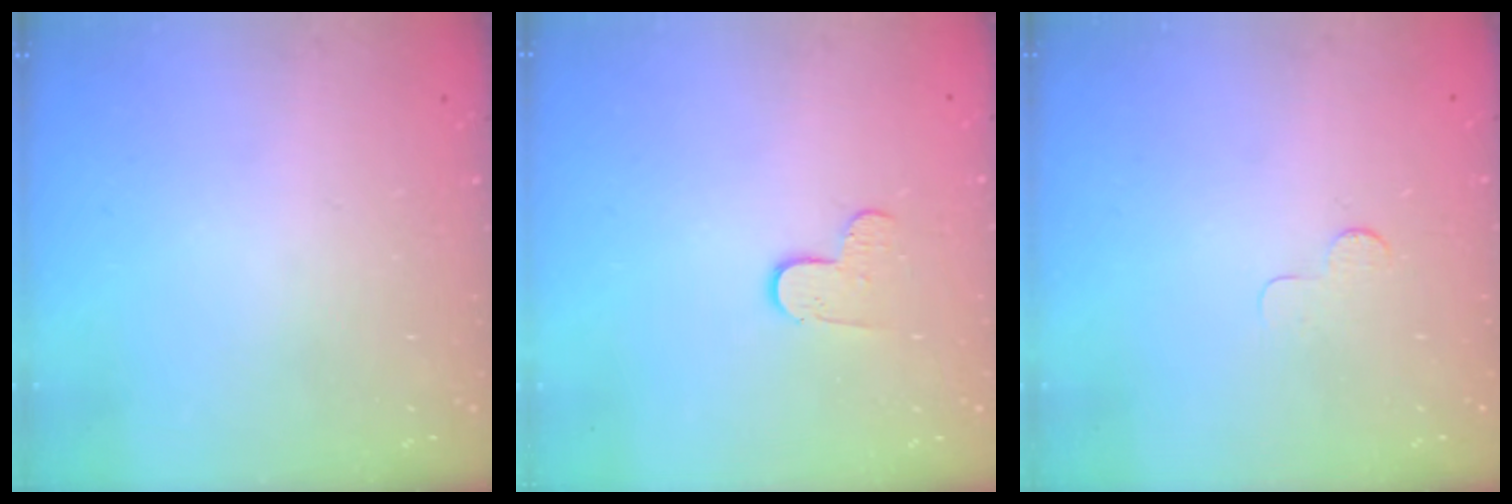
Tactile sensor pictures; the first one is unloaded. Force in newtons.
{"total": 3.3, "press": 3.3, "slide": 0.3}
{"total": 3.0, "press": 2.9, "slide": 0.3}